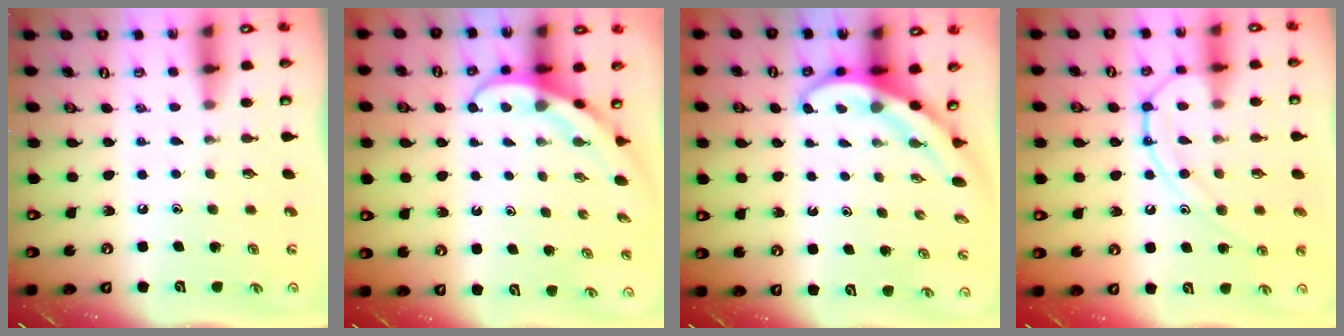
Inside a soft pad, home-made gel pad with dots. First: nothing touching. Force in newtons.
{"total": 4.0, "press": 4.0, "slide": 0.3}
{"total": 4.0, "press": 3.9, "slide": 0.7}
{"total": 12.1, "press": 12.1, "slide": 1.2}